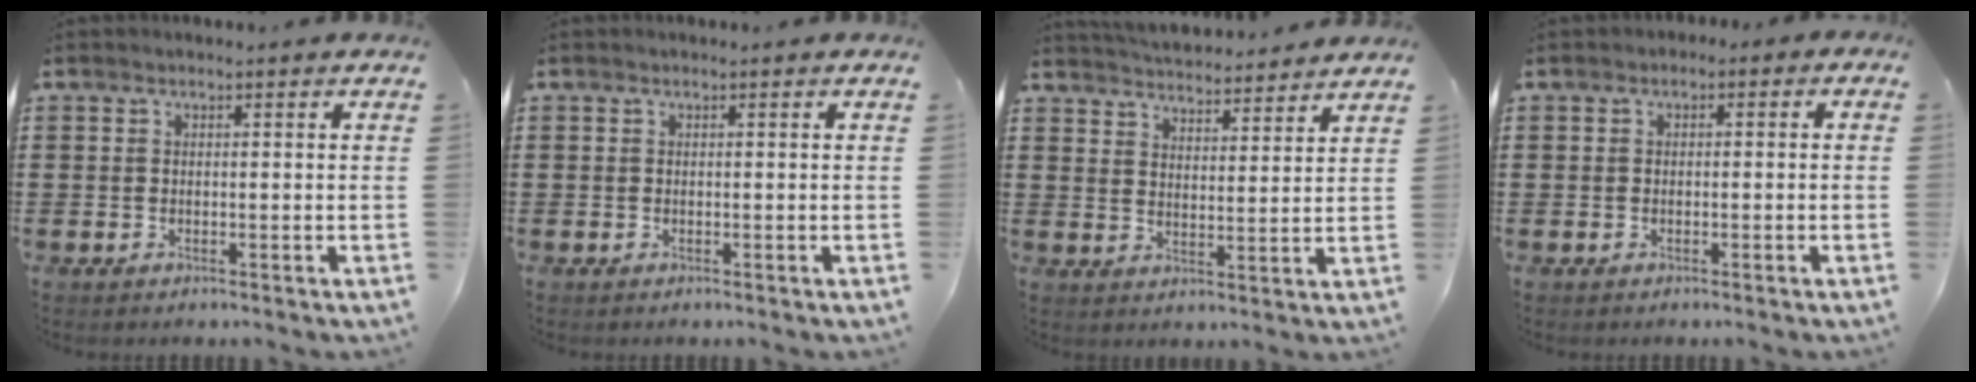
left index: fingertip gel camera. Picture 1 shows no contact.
{"total": 0.0}
{"total": 4.2, "force": [4.2, 0.1, 0.2], "torque": [-0.021, -0.026, 0.072]}
{"total": 1.1, "force": [-0.8, 0.6, 0.3], "torque": [-0.010, 0.003, -0.018]}